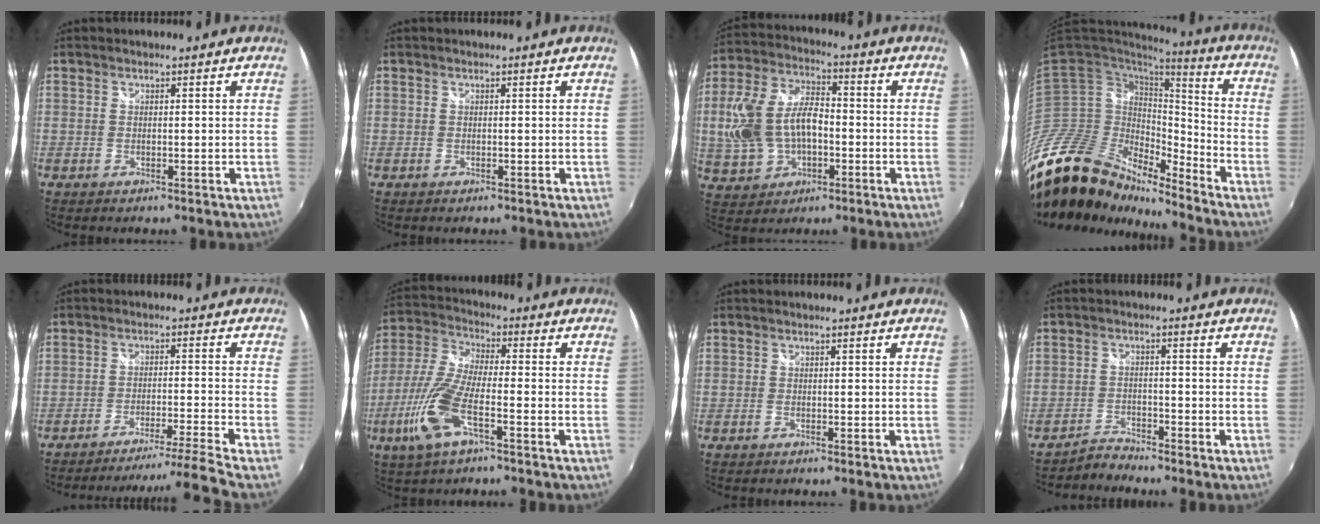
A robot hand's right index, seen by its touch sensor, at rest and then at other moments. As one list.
[{"total": 0.0}, {"total": 15.0, "force": [-1.8, 9.5, 11.4], "torque": [-0.256, 0.016, -0.021]}, {"total": 18.9, "force": [-15.4, 7.9, 7.6], "torque": [-0.157, -0.019, -0.293]}, {"total": 12.5, "force": [-11.1, -4.4, 3.8], "torque": [-0.065, -0.002, -0.174]}, {"total": 12.9, "force": [-5.5, 3.5, 11.2], "torque": [-0.258, -0.007, -0.116]}, {"total": 0.0}, {"total": 3.1, "force": [-3.1, 0.4, -0.3], "torque": [-0.004, 0.004, -0.062]}]